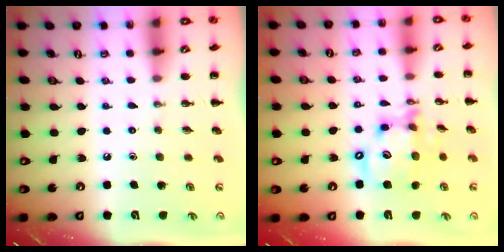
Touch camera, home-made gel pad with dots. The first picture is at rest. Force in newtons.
{"total": 15.1, "press": 14.6, "slide": 3.6}